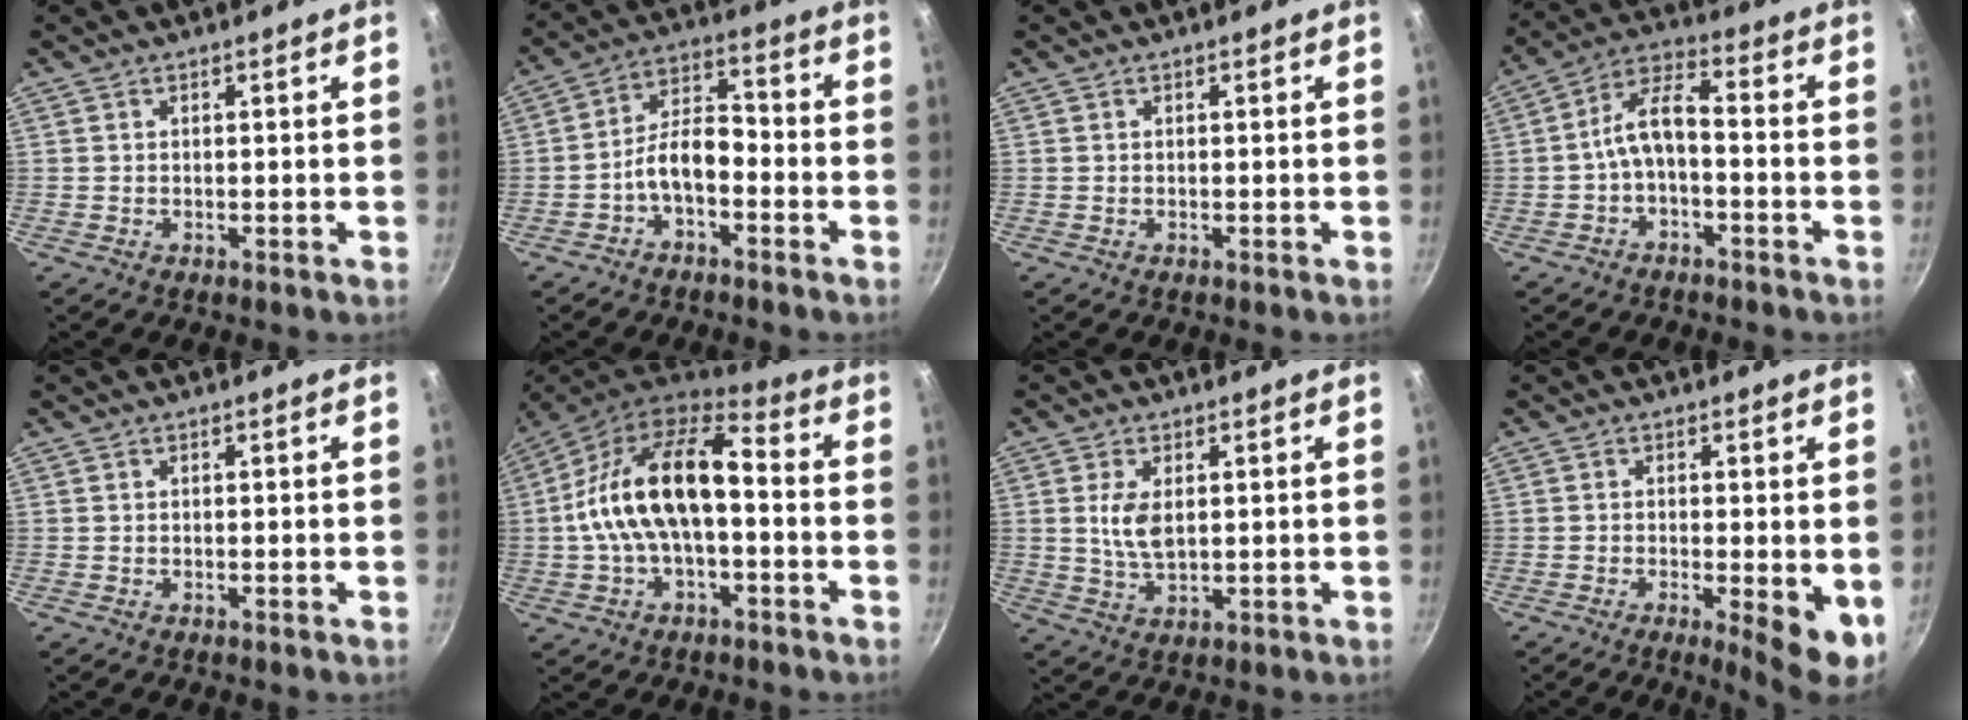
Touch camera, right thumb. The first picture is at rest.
{"total": 7.7, "force": [-3.4, 4.0, 5.6], "torque": [-0.088, 0.052, -0.068]}
{"total": 0.0}
{"total": 7.6, "force": [-2.3, 3.4, 6.4], "torque": [-0.123, 0.045, -0.049]}
{"total": 0.0}
{"total": 18.8, "force": [-0.9, 9.8, 16.0], "torque": [-0.277, 0.047, -0.030]}
{"total": 5.6, "force": [1.2, 2.9, 4.6], "torque": [-0.088, -0.012, 0.024]}
{"total": 7.0, "force": [-1.3, 1.8, 6.6], "torque": [-0.085, -0.011, -0.014]}